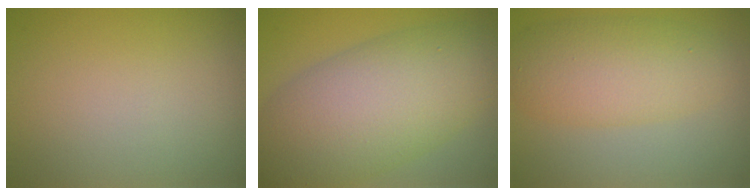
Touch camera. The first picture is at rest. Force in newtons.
{"total": 10.5, "press": 10.5, "slide": 0.6}
{"total": 5.5, "press": 5.5, "slide": 0.3}